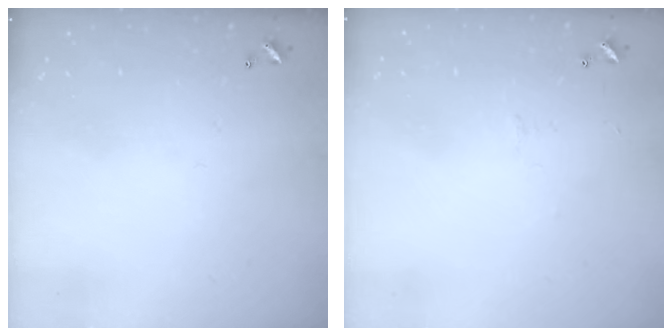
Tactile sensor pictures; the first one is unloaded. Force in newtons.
{"total": 0.6, "press": 0.4, "slide": 0.5}